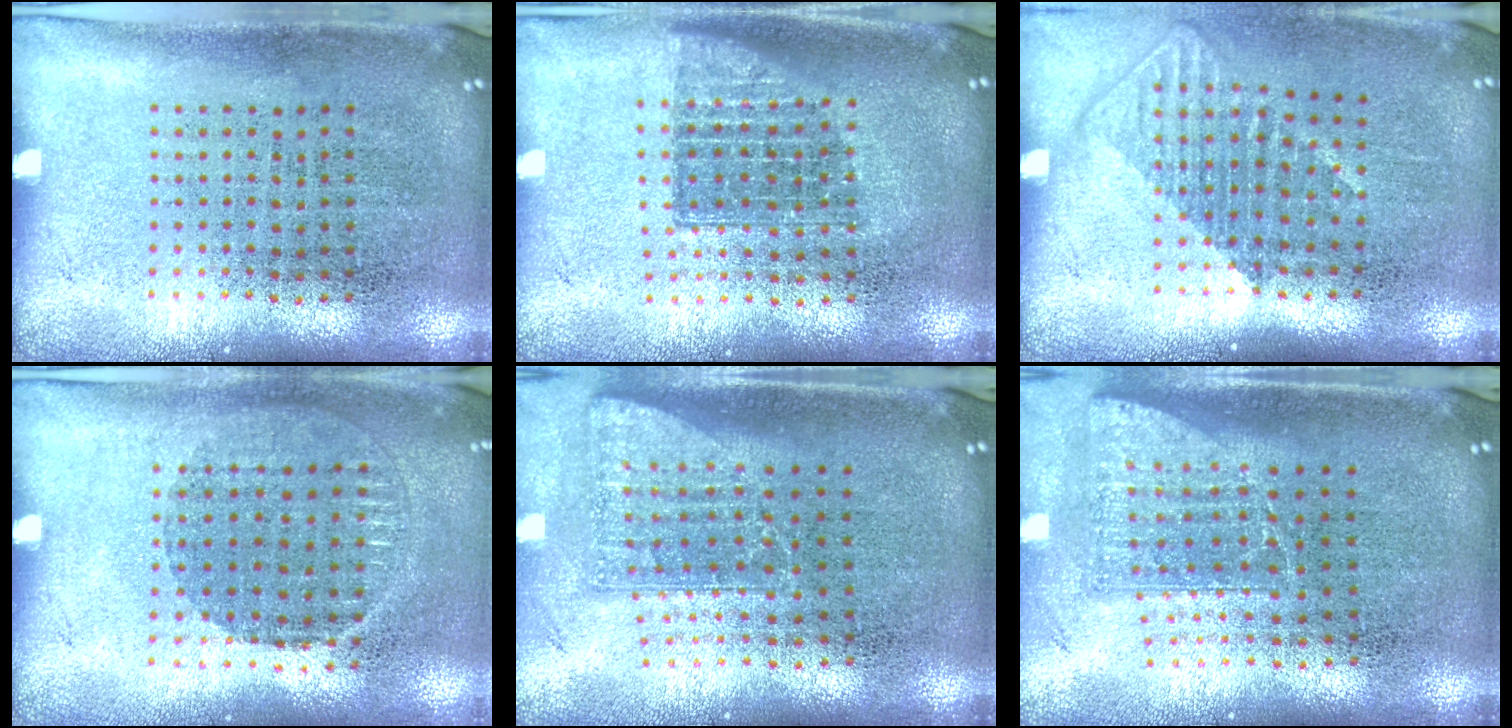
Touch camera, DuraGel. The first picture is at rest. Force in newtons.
{"total": 1.3, "press": 1.1, "slide": 0.8}
{"total": 1.3, "press": 1.0, "slide": 0.8}
{"total": 0.9, "press": 0.8, "slide": 0.3}
{"total": 1.7, "press": 1.2, "slide": 1.1}
{"total": 1.6, "press": 1.2, "slide": 1.0}